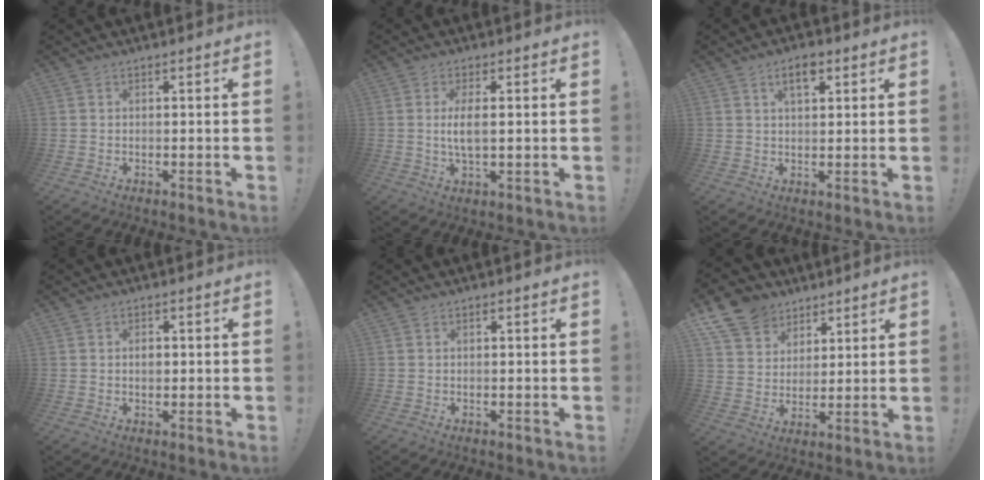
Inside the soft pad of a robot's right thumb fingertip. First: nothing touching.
{"total": 5.4, "force": [0.1, 1.5, 5.1], "torque": [-0.090, -0.004, -0.002]}
{"total": 4.8, "force": [2.4, 2.3, 3.4], "torque": [-0.051, -0.004, 0.038]}
{"total": 1.9, "force": [-0.3, 1.3, 1.4], "torque": [-0.018, 0.004, -0.008]}
{"total": 0.0}
{"total": 12.1, "force": [8.4, 8.2, 3.2], "torque": [-0.053, -0.060, 0.165]}